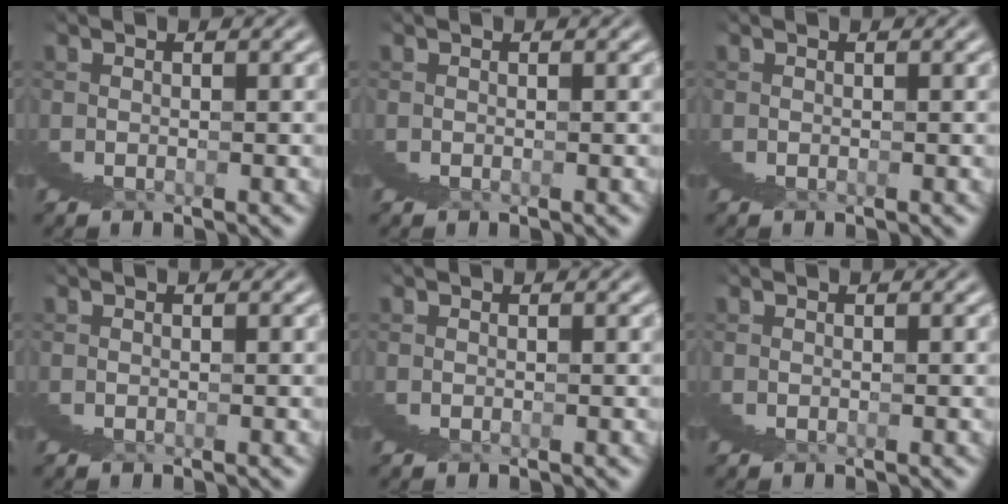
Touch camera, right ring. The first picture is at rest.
{"total": 0.0}
{"total": 0.0}
{"total": 0.0}
{"total": 0.0}
{"total": 0.0}